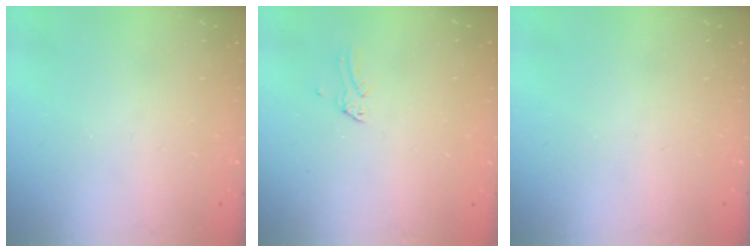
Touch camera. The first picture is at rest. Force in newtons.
{"total": 0.0}
{"total": 0.0}